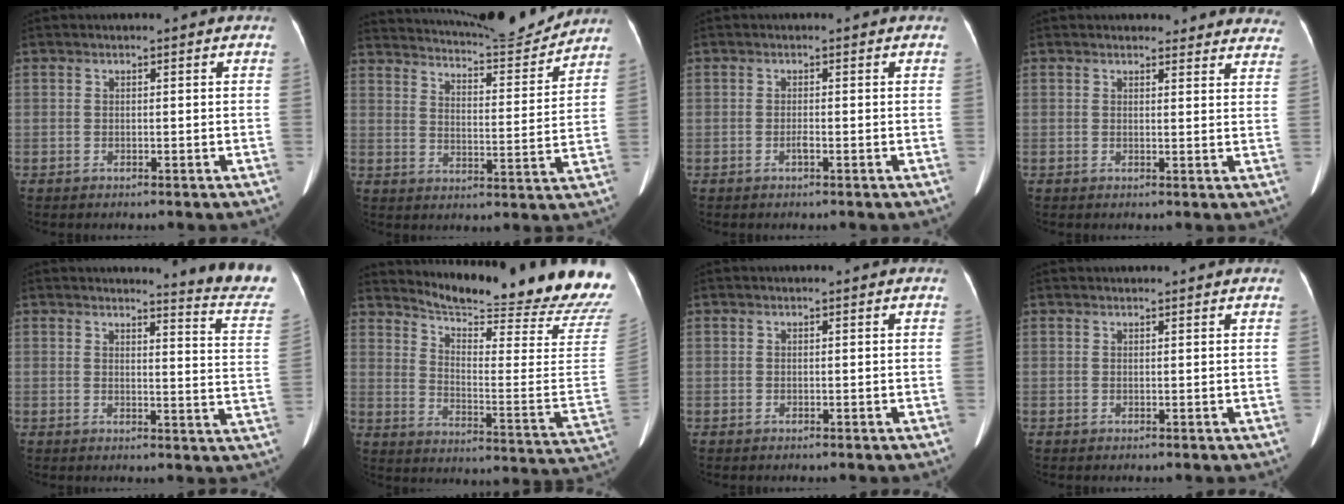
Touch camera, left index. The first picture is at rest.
{"total": 15.7, "force": [15.2, 0.4, 4.0], "torque": [-0.073, -0.033, 0.212]}
{"total": 0.6, "force": [-0.3, 0.0, 0.6], "torque": [-0.009, 0.000, -0.006]}
{"total": 12.2, "force": [11.6, 3.3, 1.9], "torque": [0.025, -0.015, 0.098]}
{"total": 11.2, "force": [11.0, -1.0, 1.8], "torque": [-0.009, -0.107, 0.099]}
{"total": 23.9, "force": [22.4, -1.1, 8.3], "torque": [-0.141, -0.134, 0.285]}
{"total": 0.0}
{"total": 2.7, "force": [2.6, 0.3, 0.7], "torque": [-0.011, 0.026, 0.032]}